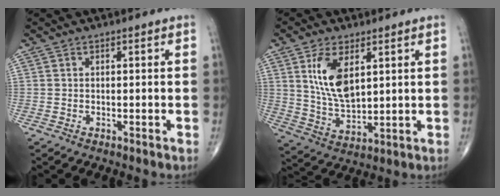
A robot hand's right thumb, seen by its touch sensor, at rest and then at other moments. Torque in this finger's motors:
{"motor_torque": [-0.38, 1.20, 1.11, 0.58, 0.10]}